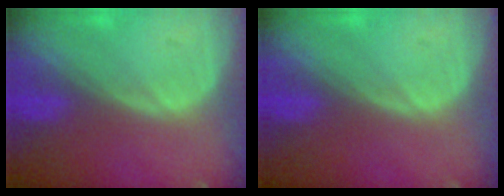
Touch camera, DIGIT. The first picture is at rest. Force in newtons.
{"total": 0.0}